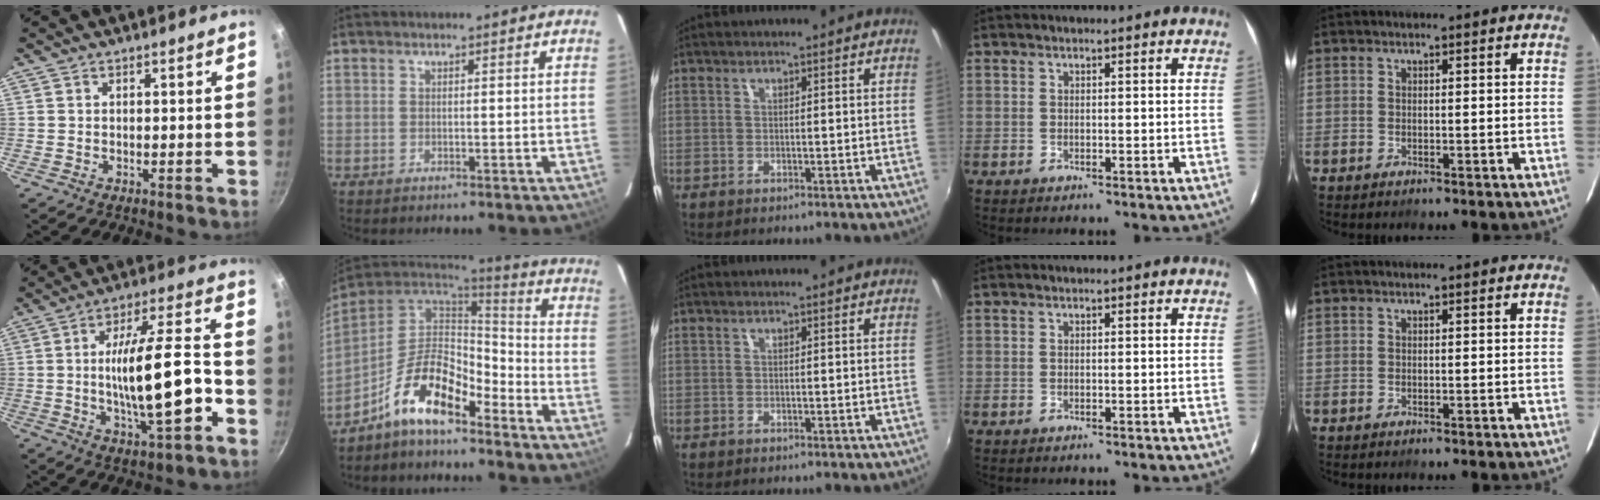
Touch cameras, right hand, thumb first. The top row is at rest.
{"thumb": {"total": 17.3, "force": [-3.5, 4.9, 16.2], "torque": [-0.252, 0.031, -0.052]}, "index": {"total": 13.4, "force": [-8.8, 5.1, 8.7], "torque": [-0.178, 0.011, -0.166]}}